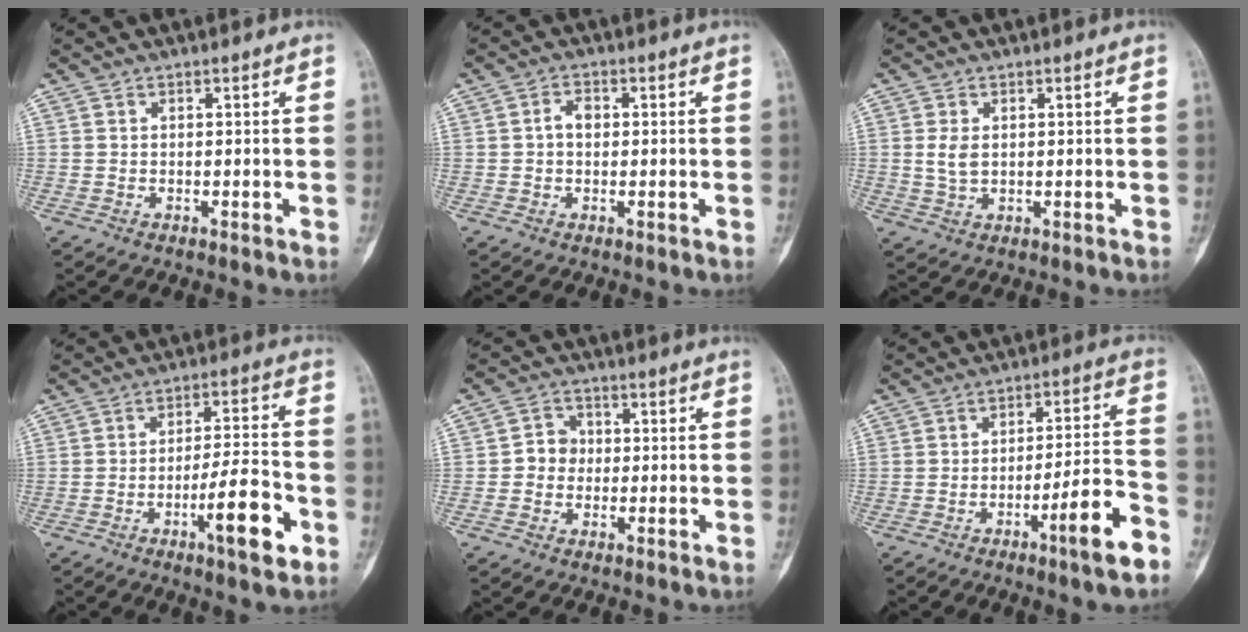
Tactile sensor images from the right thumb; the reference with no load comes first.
{"total": 2.5, "force": [0.0, 1.8, 1.8], "torque": [-0.025, 0.009, -0.004]}
{"total": 3.1, "force": [0.4, 1.9, 2.4], "torque": [-0.048, -0.001, 0.010]}
{"total": 11.3, "force": [-4.8, 2.5, 9.9], "torque": [-0.150, 0.027, -0.075]}
{"total": 4.2, "force": [-0.4, 3.8, 1.7], "torque": [-0.005, 0.012, -0.016]}
{"total": 10.8, "force": [-5.9, 1.0, 9.0], "torque": [-0.134, 0.036, -0.089]}